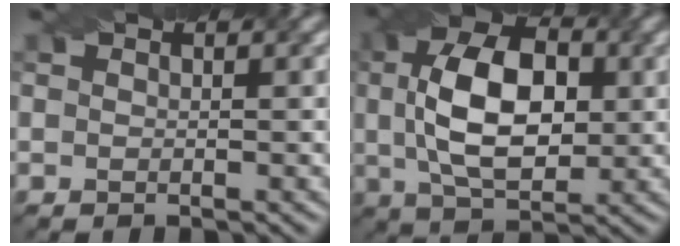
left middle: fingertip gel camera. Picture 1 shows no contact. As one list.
[{"total": 8.7, "force": [-0.3, 5.0, 7.1], "torque": [-0.145, 0.021, 0.002]}]